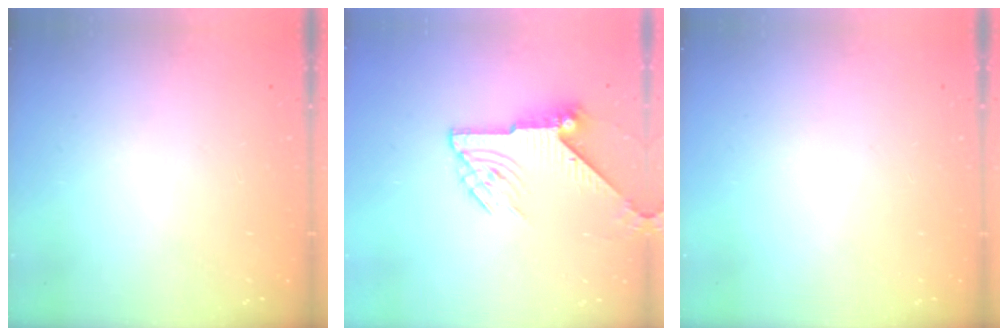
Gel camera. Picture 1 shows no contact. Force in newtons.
{"total": 9.2, "press": 9.2, "slide": 0.6}
{"total": 0.0}